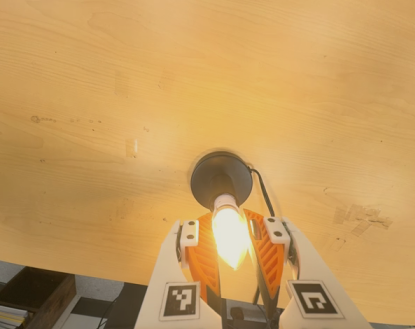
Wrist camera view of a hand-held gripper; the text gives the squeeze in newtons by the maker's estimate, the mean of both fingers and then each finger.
{"total": 14.6, "left": 13.8, "right": 15.3}